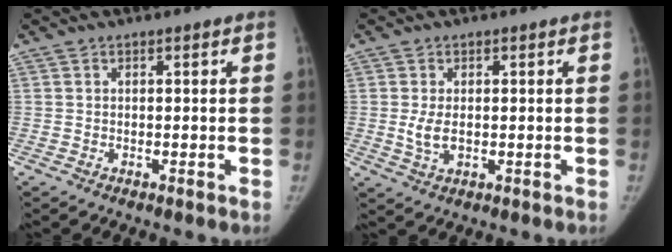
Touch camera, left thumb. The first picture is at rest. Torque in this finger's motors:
{"motor_torque": [-0.02, 0.03, 0.75, 0.02, 0.03]}